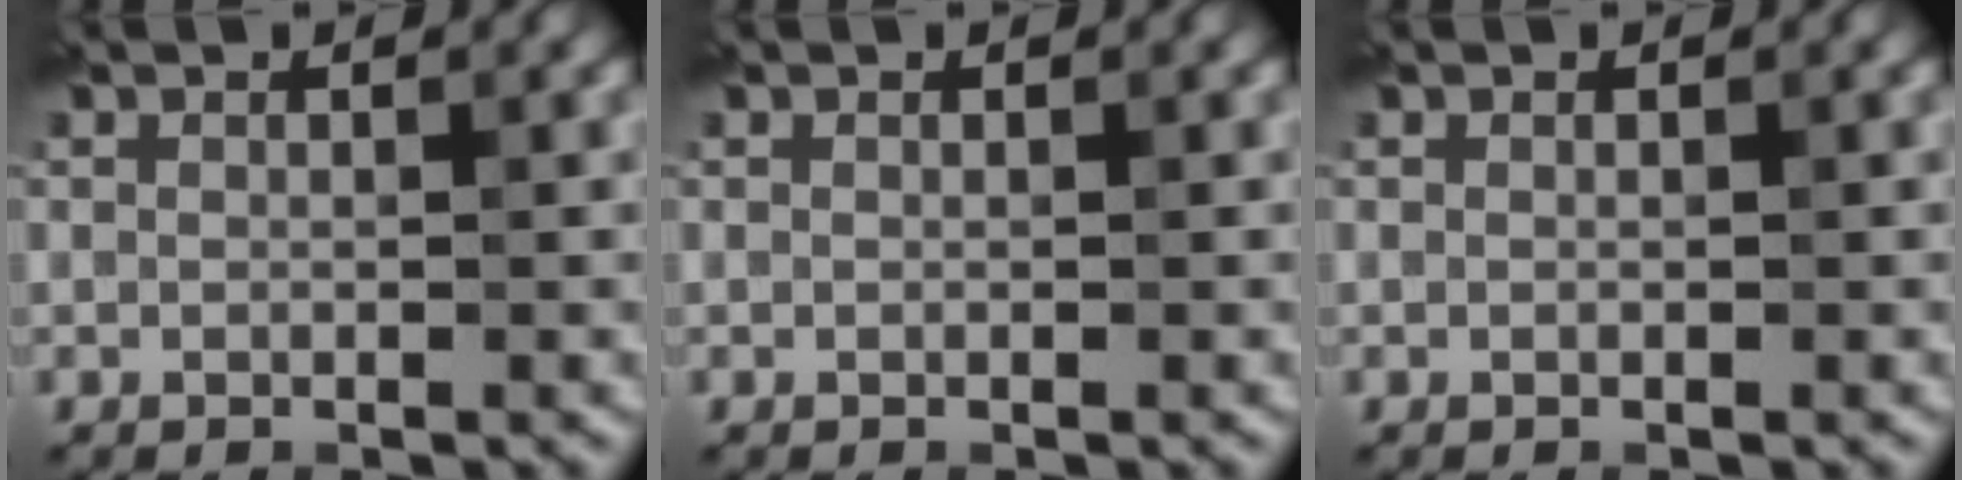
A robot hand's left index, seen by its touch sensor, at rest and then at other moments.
{"total": 0.0}
{"total": 0.0}